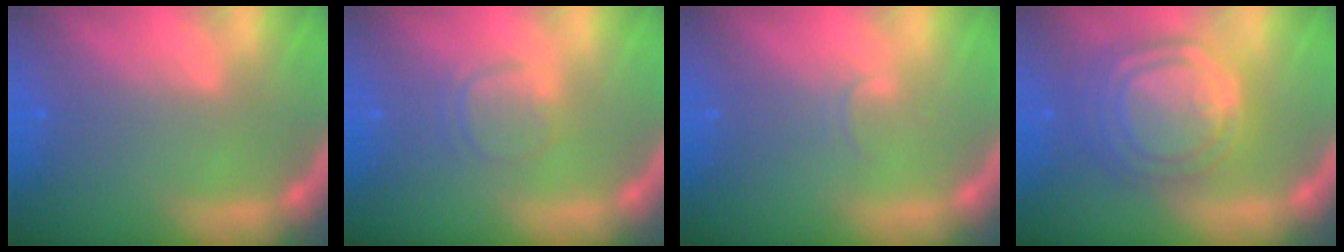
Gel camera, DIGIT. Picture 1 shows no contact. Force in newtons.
{"total": 2.4}
{"total": 1.0}
{"total": 10.0}